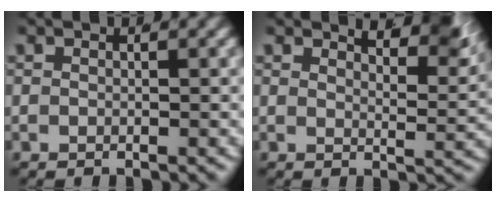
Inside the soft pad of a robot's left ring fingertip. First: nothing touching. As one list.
[{"total": 5.2, "force": [3.6, 0.9, 3.7], "torque": [-0.035, -0.011, 0.060]}]